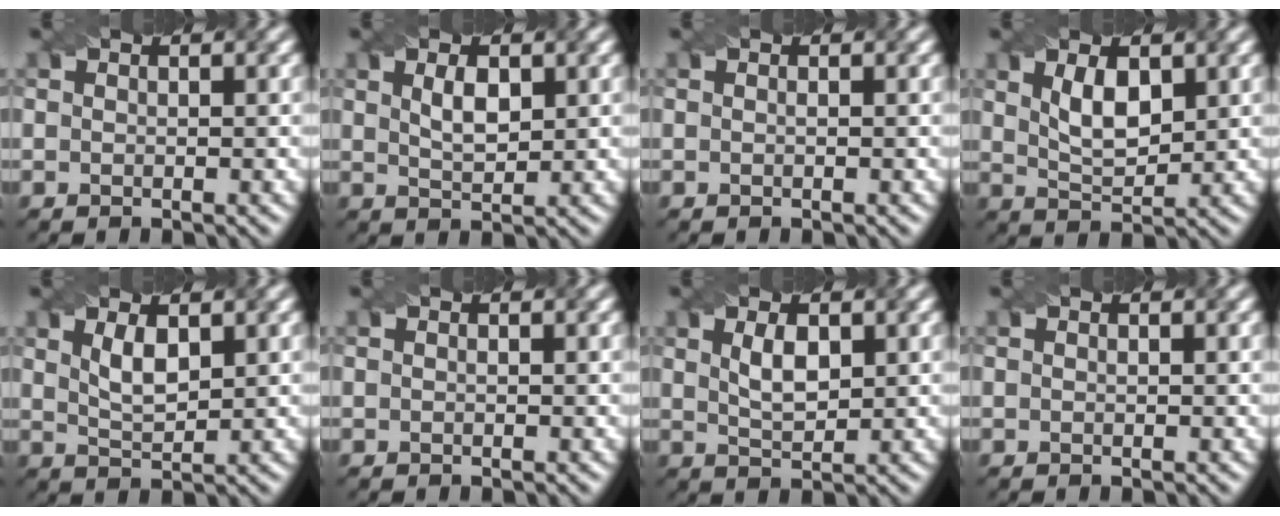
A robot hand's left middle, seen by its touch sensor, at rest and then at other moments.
{"total": 2.4, "force": [0.9, 1.1, 2.0], "torque": [-0.040, 0.000, 0.021]}
{"total": 0.0}
{"total": 3.7, "force": [1.4, 1.7, 2.9], "torque": [-0.060, -0.001, 0.030]}
{"total": 2.6, "force": [1.2, 1.0, 2.1], "torque": [-0.047, -0.002, 0.027]}
{"total": 0.0}
{"total": 2.8, "force": [1.0, 1.2, 2.3], "torque": [-0.048, 0.000, 0.023]}
{"total": 0.0}